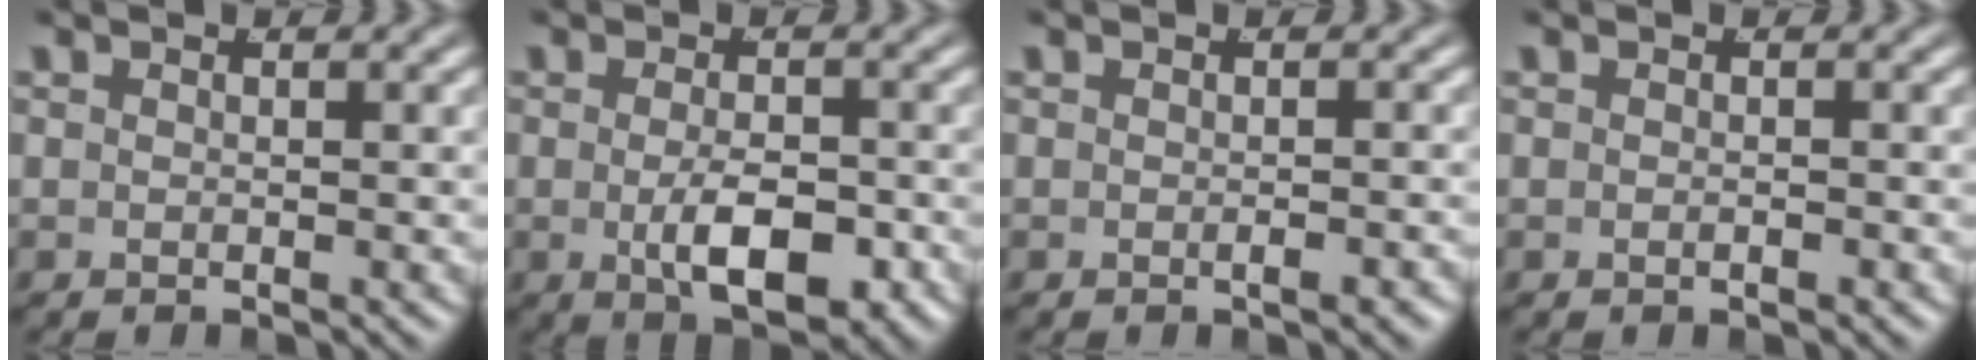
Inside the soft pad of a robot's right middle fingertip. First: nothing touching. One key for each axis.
{"total": 5.4, "fx": -1.6, "fy": 2.1, "fz": 4.7, "tx": -0.068, "ty": -0.017, "tz": -0.016}
{"total": 0.9, "fx": -0.6, "fy": 0.1, "fz": 0.7, "tx": -0.009, "ty": 0.005, "tz": -0.012}
{"total": 0.6, "fx": -0.4, "fy": 0.1, "fz": 0.4, "tx": -0.009, "ty": 0.001, "tz": -0.007}